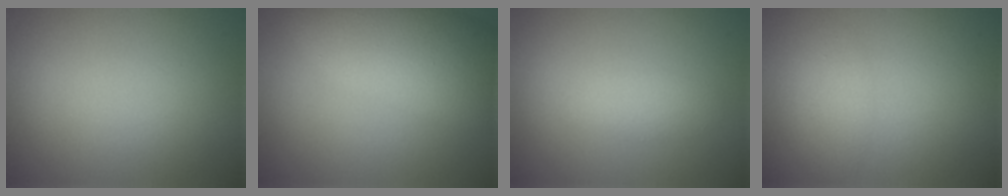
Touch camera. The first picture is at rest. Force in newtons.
{"total": 8.2, "press": 8.2, "slide": 0.3}
{"total": 1.5, "press": 1.5, "slide": 0.1}
{"total": 1.7, "press": 1.7, "slide": 0.1}